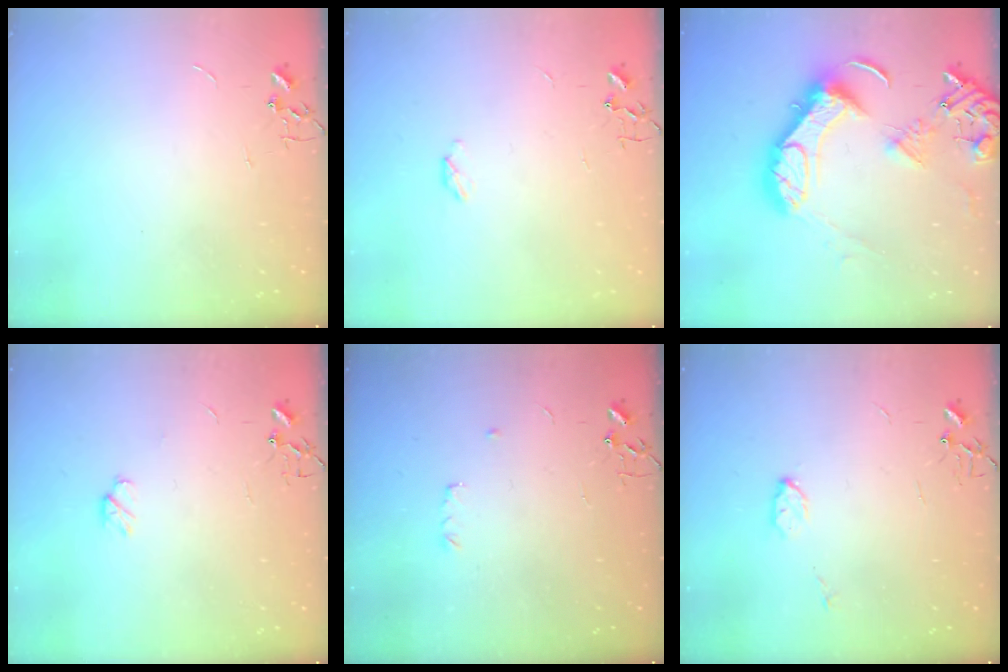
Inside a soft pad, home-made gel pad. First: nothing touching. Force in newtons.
{"total": 3.7, "press": 3.7, "slide": 0.5}
{"total": 19.3, "press": 19.1, "slide": 2.4}
{"total": 4.6, "press": 4.6, "slide": 0.7}
{"total": 3.6, "press": 3.6, "slide": 0.6}
{"total": 4.6, "press": 4.5, "slide": 0.8}